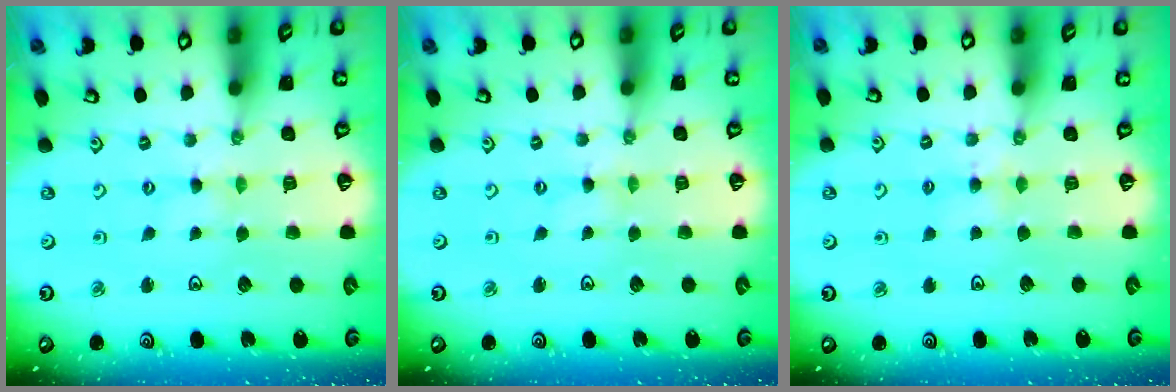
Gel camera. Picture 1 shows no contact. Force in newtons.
{"total": 0.6, "press": 0.5, "slide": 0.1}
{"total": 4.8, "press": 4.8, "slide": 0.4}